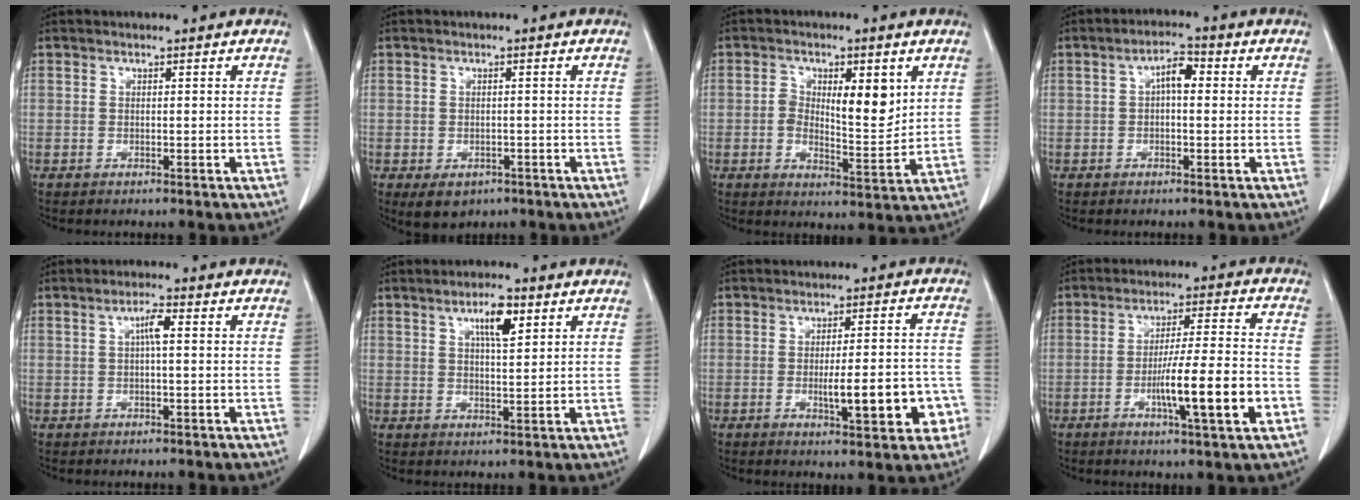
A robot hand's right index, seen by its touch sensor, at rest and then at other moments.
{"total": 4.1, "force": [-2.2, 2.9, 1.9], "torque": [-0.024, -0.003, -0.021]}
{"total": 8.1, "force": [1.8, 3.1, 7.2], "torque": [-0.112, 0.005, 0.032]}
{"total": 3.8, "force": [0.5, 1.5, 3.4], "torque": [-0.059, 0.016, 0.005]}
{"total": 2.8, "force": [0.4, 0.3, 2.7], "torque": [-0.050, 0.004, 0.008]}
{"total": 5.3, "force": [2.6, 1.1, 4.5], "torque": [-0.078, 0.000, 0.043]}
{"total": 9.7, "force": [-3.0, 2.2, 8.9], "torque": [-0.119, 0.015, -0.032]}
{"total": 11.7, "force": [-3.8, 0.2, 11.1], "torque": [-0.183, -0.003, -0.061]}